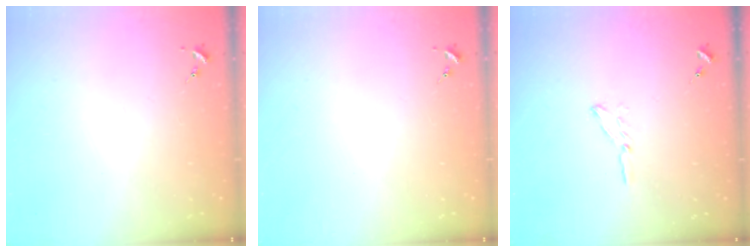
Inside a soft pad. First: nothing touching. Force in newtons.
{"total": 0.0}
{"total": 4.8, "press": 4.8, "slide": 0.4}